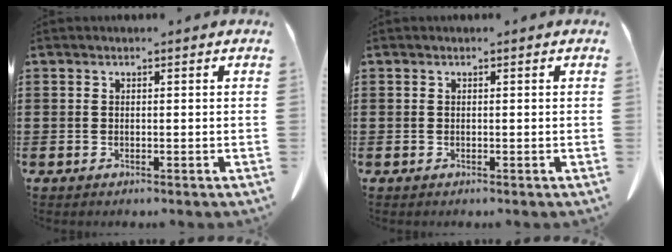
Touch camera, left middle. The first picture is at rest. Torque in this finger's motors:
{"motor_torque": [-0.45, -1.24, 0.04, 0.02]}